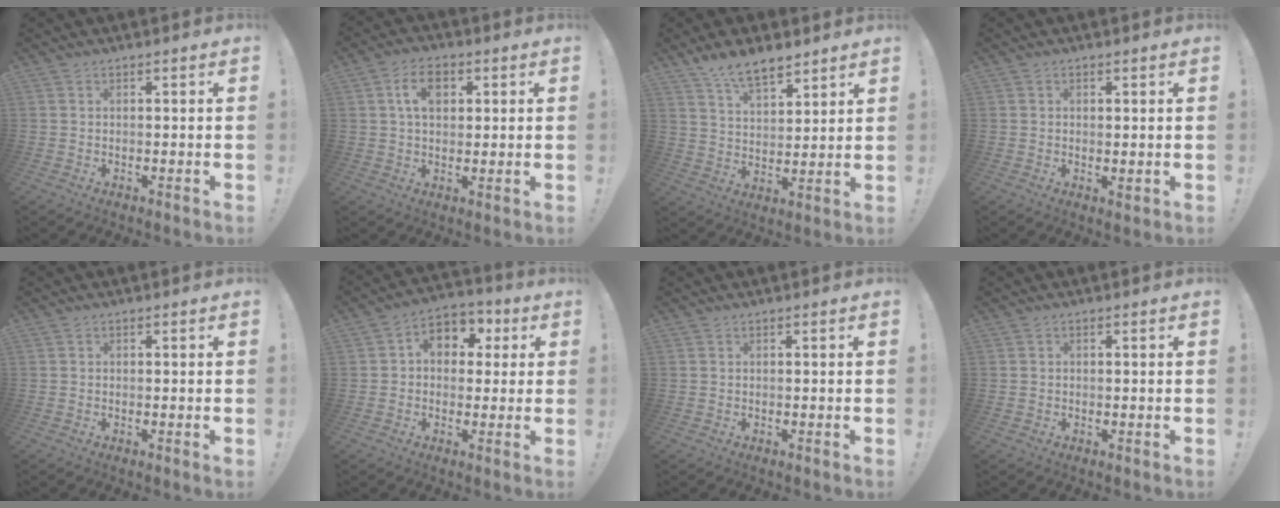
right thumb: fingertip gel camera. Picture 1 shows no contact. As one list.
[{"total": 7.9, "force": [2.9, 4.8, 5.6], "torque": [-0.083, 0.003, 0.051]}, {"total": 10.1, "force": [7.9, 4.1, 4.8], "torque": [-0.075, -0.049, 0.149]}, {"total": 1.2, "force": [0.5, 0.6, 0.8], "torque": [-0.006, -0.005, 0.010]}, {"total": 0.0}, {"total": 8.3, "force": [1.4, 6.9, 4.5], "torque": [-0.062, 0.006, 0.032]}, {"total": 0.0}, {"total": 0.6, "force": [-0.1, 0.6, 0.2], "torque": [-0.003, 0.002, -0.001]}]